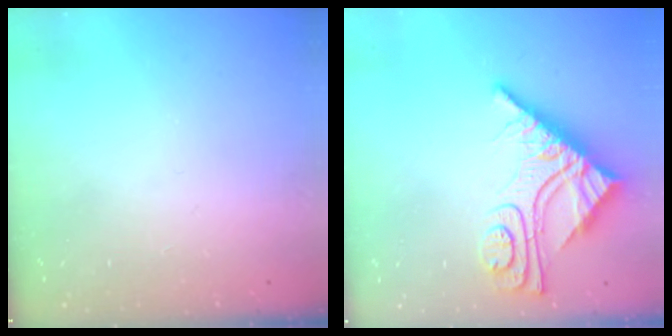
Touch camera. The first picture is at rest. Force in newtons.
{"total": 12.6, "press": 12.5, "slide": 1.0}